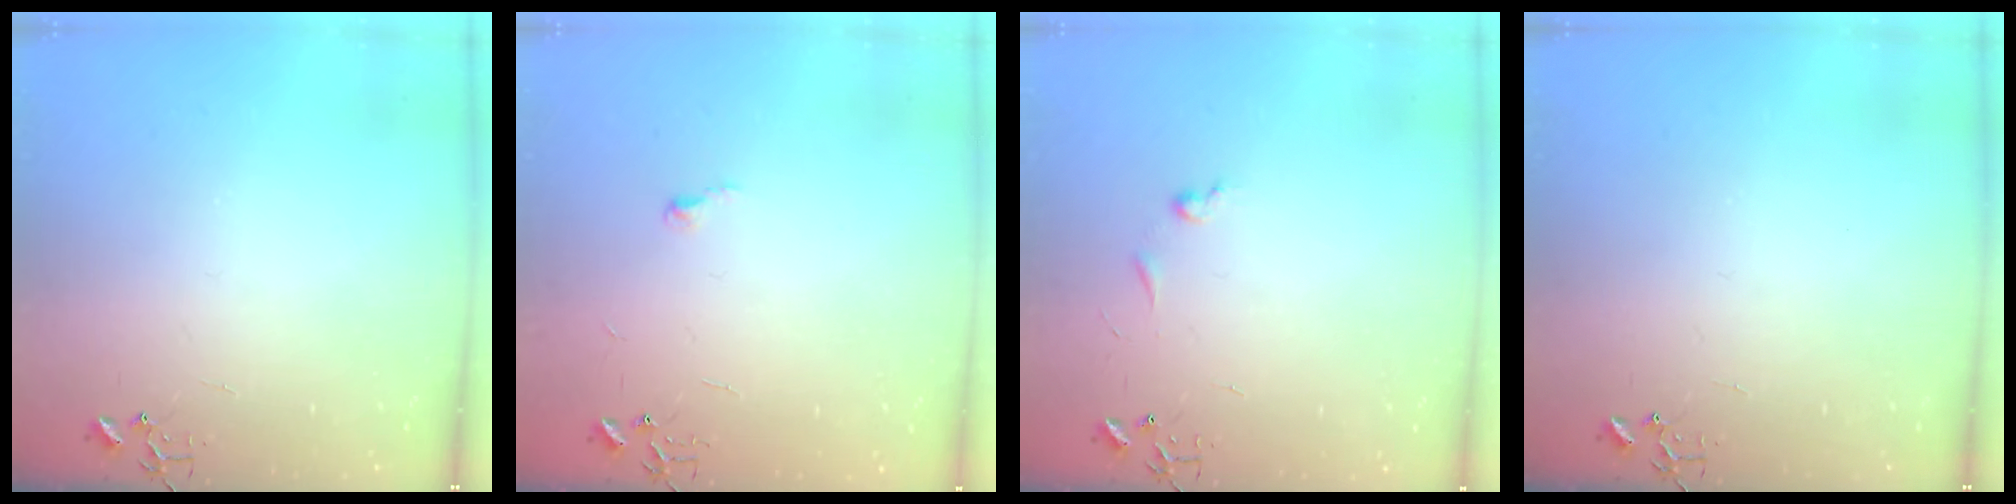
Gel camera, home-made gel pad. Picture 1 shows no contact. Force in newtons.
{"total": 3.4, "press": 3.4, "slide": 0.5}
{"total": 4.4, "press": 4.3, "slide": 0.6}
{"total": 0.0}